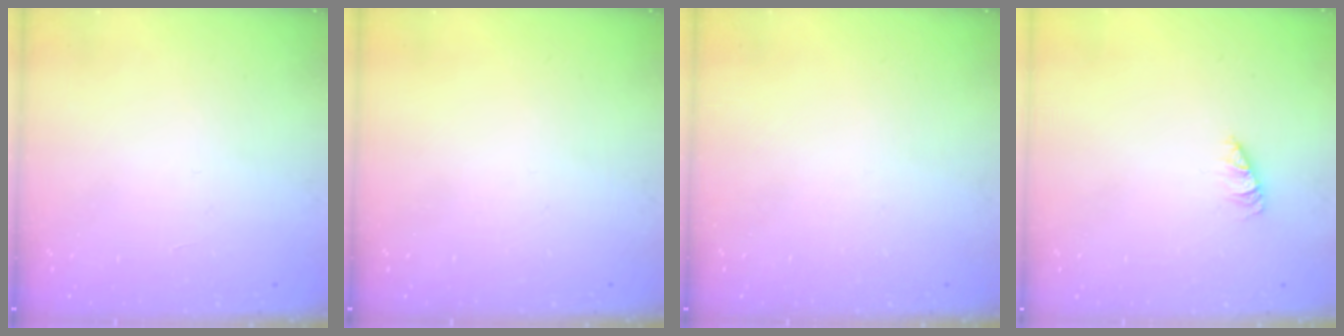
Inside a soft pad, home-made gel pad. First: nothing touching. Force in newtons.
{"total": 0.0}
{"total": 0.0}
{"total": 1.0, "press": 1.0, "slide": 0.1}